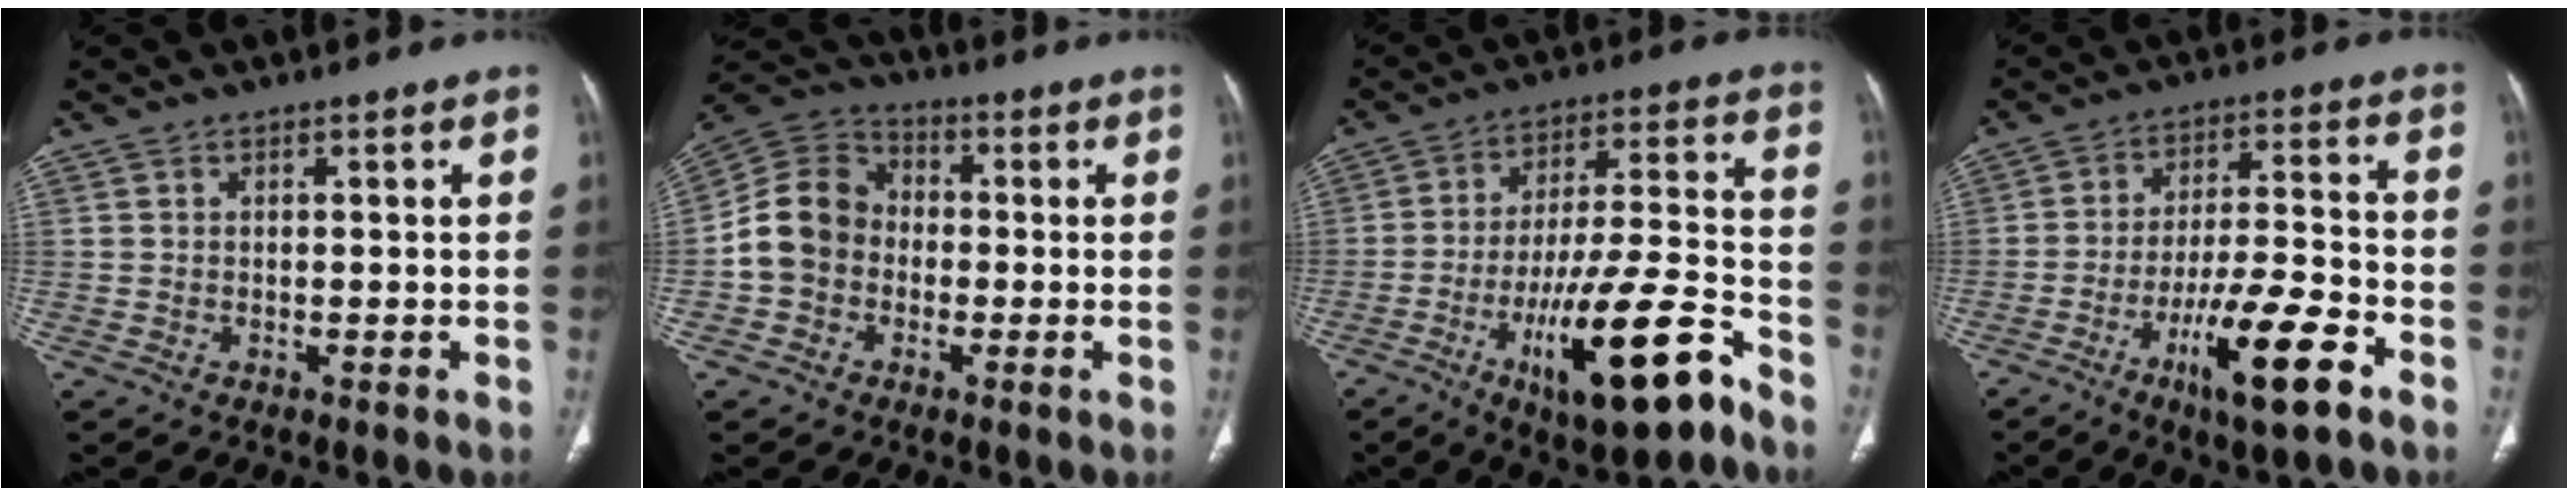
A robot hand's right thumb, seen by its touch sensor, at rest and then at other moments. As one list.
[{"total": 10.5, "force": [-1.6, 8.9, 5.3], "torque": [-0.090, 0.037, -0.043]}, {"total": 20.0, "force": [-10.6, 5.1, 16.2], "torque": [-0.272, 0.053, -0.166]}, {"total": 14.1, "force": [-7.4, 2.8, 11.7], "torque": [-0.205, 0.035, -0.121]}]